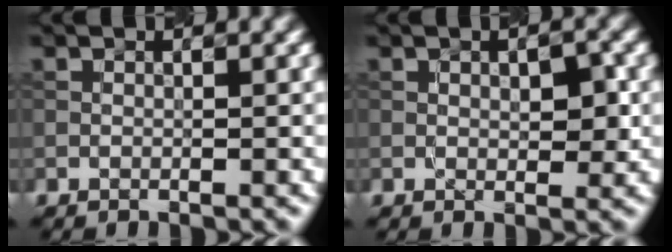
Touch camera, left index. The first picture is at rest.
{"total": 2.6, "force": [0.3, 1.2, 2.3], "torque": [-0.034, 0.000, 0.007]}